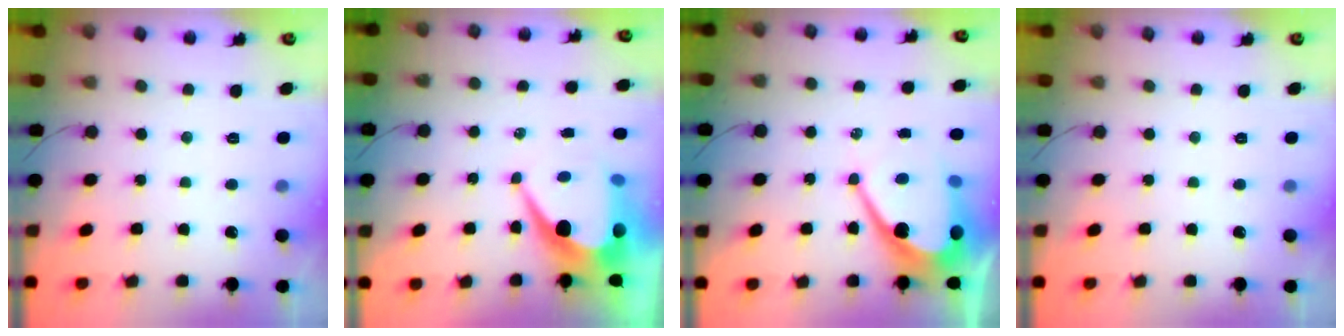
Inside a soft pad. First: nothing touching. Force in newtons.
{"total": 11.2, "press": 11.1, "slide": 1.0}
{"total": 13.4, "press": 13.4, "slide": 1.3}
{"total": 0.0}